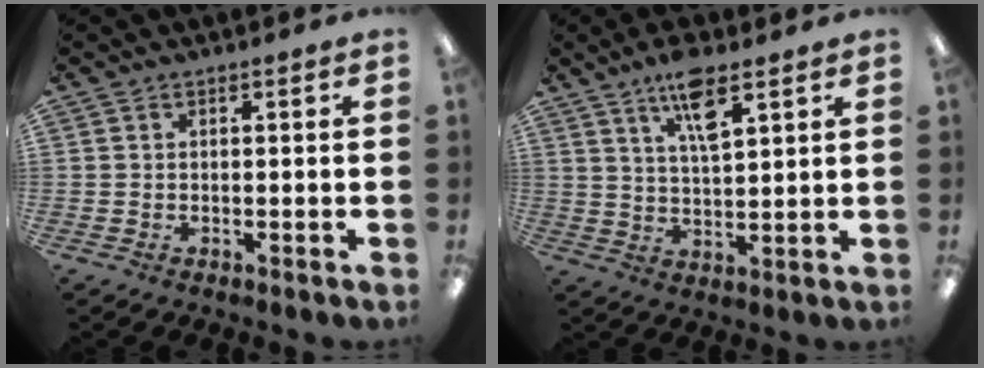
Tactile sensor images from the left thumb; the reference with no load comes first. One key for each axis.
{"total": 9.0, "fx": 6.0, "fy": 2.8, "fz": 6.2, "tx": -0.101, "ty": -0.024, "tz": 0.100}